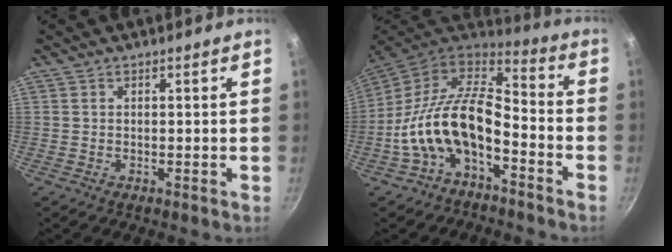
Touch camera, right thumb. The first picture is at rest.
{"total": 16.8, "force": [-5.1, 9.1, 13.1], "torque": [-0.233, 0.056, -0.105]}